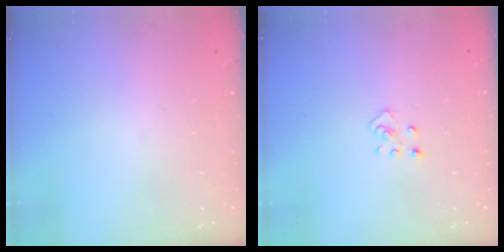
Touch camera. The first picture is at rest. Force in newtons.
{"total": 2.6, "press": 2.6, "slide": 0.3}